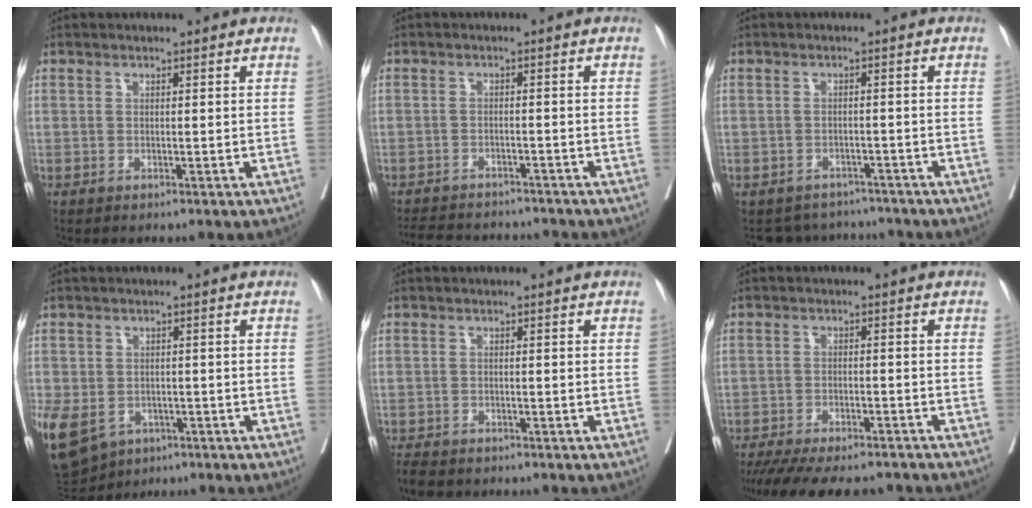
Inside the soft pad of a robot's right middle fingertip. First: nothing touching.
{"total": 11.1, "force": [-10.3, 2.7, 3.3], "torque": [-0.063, 0.000, -0.138]}
{"total": 5.9, "force": [-5.5, 2.0, -0.4], "torque": [0.012, 0.015, -0.070]}
{"total": 20.7, "force": [-8.9, 16.0, 9.6], "torque": [-0.318, -0.026, -0.127]}
{"total": 4.3, "force": [-3.7, 1.4, 1.5], "torque": [-0.026, -0.008, -0.058]}
{"total": 16.0, "force": [-13.9, 4.1, 6.7], "torque": [-0.146, -0.020, -0.192]}